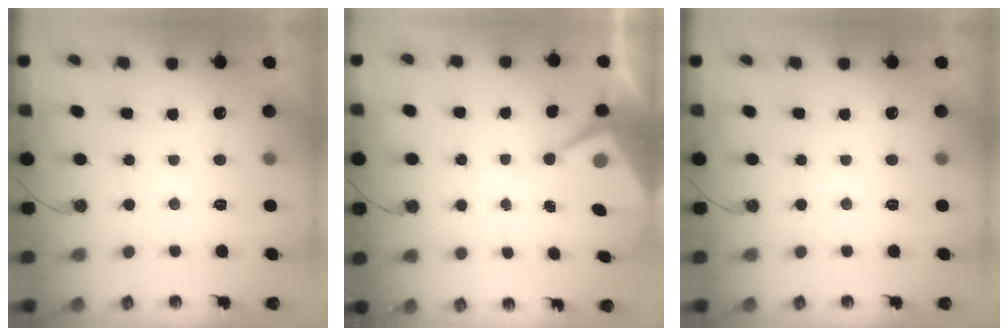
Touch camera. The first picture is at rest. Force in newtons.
{"total": 6.7, "press": 6.7, "slide": 0.2}
{"total": 0.0}